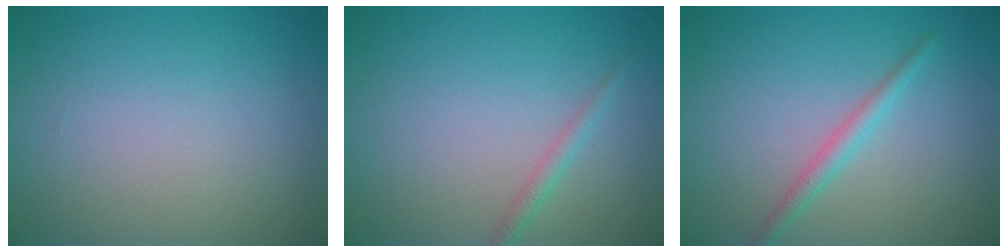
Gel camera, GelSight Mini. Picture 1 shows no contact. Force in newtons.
{"total": 1.2, "press": 1.2, "slide": 0.1}
{"total": 1.7, "press": 1.7, "slide": 0.1}